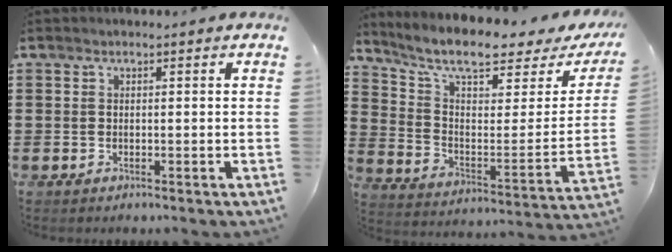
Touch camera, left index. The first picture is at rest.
{"total": 7.9, "force": [6.2, 1.3, 4.7], "torque": [-0.113, -0.047, 0.102]}